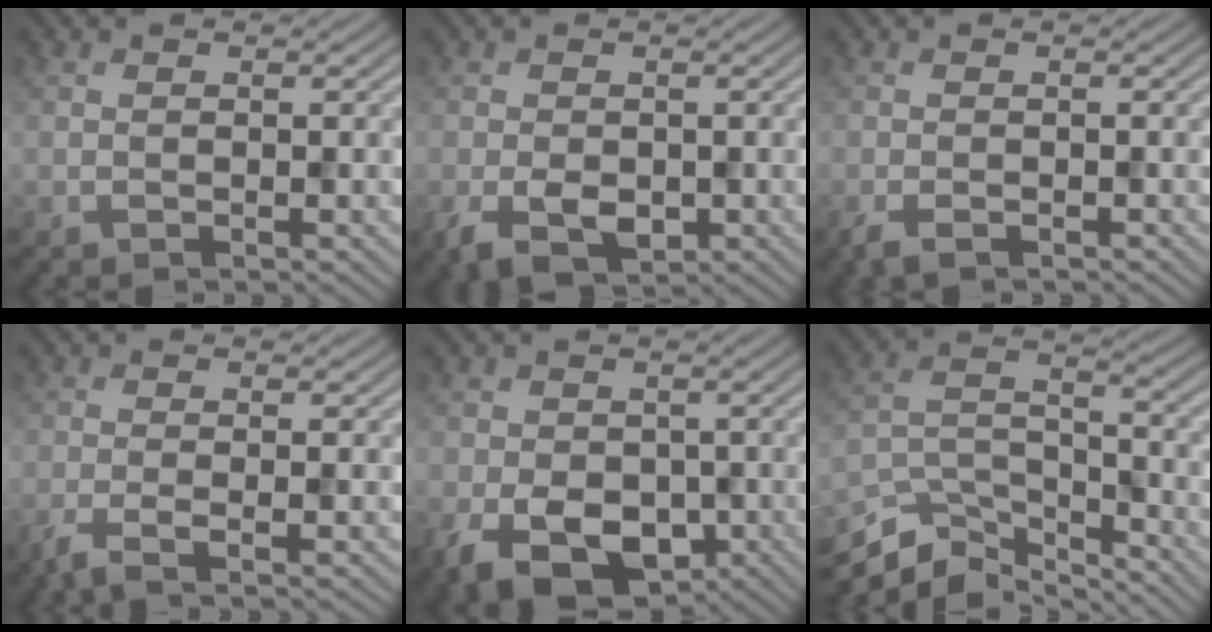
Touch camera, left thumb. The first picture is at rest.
{"total": 4.7, "force": [-1.7, 3.1, 3.1], "torque": [-0.065, -0.017, -0.034]}
{"total": 2.6, "force": [-1.8, 1.0, 1.5], "torque": [-0.034, -0.009, -0.034]}
{"total": 2.8, "force": [-1.7, 0.4, 2.2], "torque": [-0.044, -0.002, -0.046]}
{"total": 8.4, "force": [-3.1, 5.9, 5.1], "torque": [-0.099, -0.025, -0.054]}
{"total": 9.4, "force": [-7.8, 2.9, 4.3], "torque": [-0.091, -0.006, -0.155]}